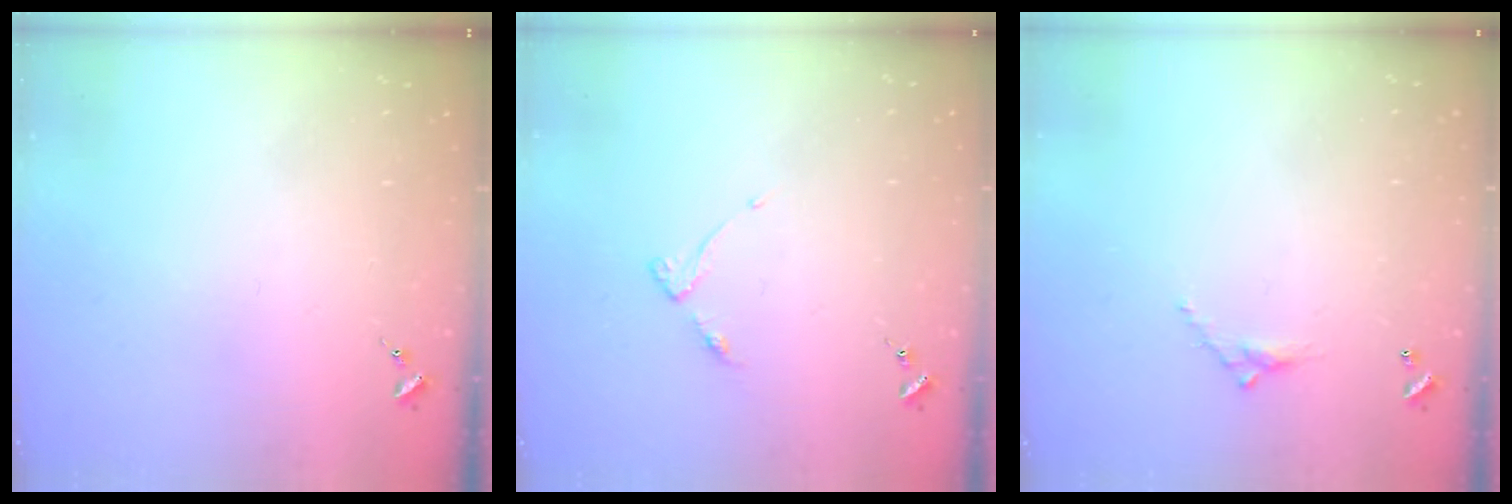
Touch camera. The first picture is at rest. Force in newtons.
{"total": 3.5, "press": 3.5, "slide": 0.5}
{"total": 4.6, "press": 4.6, "slide": 0.3}